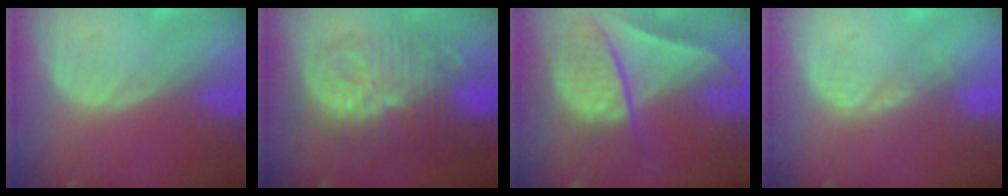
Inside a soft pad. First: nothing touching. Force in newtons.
{"total": 10.3, "press": 10.3, "slide": 0.4}
{"total": 9.4, "press": 8.0, "slide": 4.8}
{"total": 2.3, "press": 1.8, "slide": 1.5}